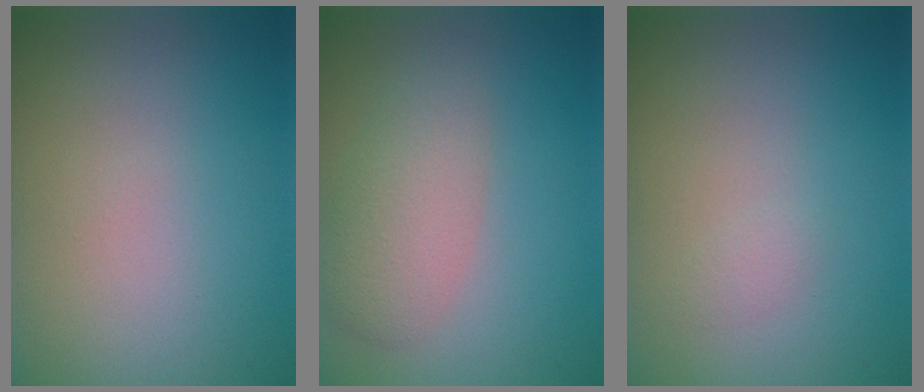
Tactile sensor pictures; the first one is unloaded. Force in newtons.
{"total": 3.5, "press": 3.5, "slide": 0.1}
{"total": 0.6, "press": 0.6, "slide": 0.1}